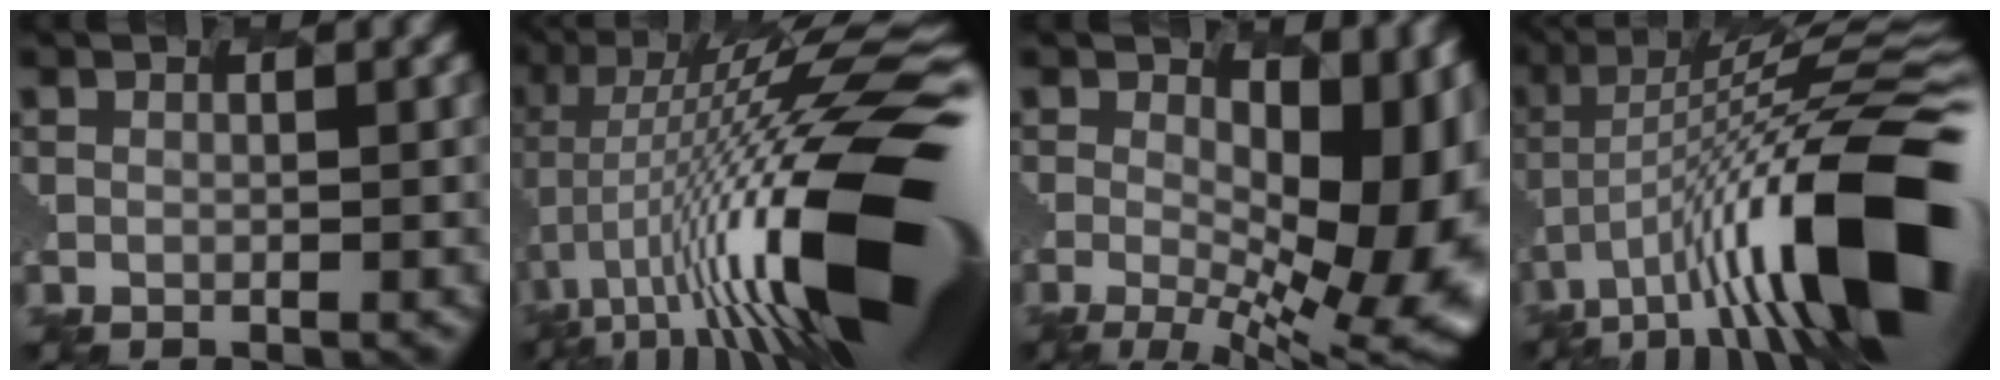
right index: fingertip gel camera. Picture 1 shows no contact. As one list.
[{"total": 19.2, "force": [-2.8, 5.8, 18.1], "torque": [-0.289, 0.023, -0.062]}, {"total": 13.7, "force": [-0.5, 7.3, 11.6], "torque": [-0.129, -0.009, -0.001]}, {"total": 15.6, "force": [-5.1, 4.6, 14.0], "torque": [-0.218, 0.027, -0.093]}]